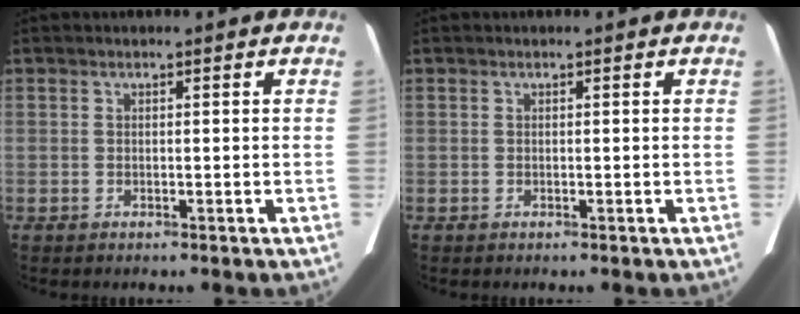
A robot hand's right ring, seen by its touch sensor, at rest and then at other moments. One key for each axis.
{"total": 0.0}